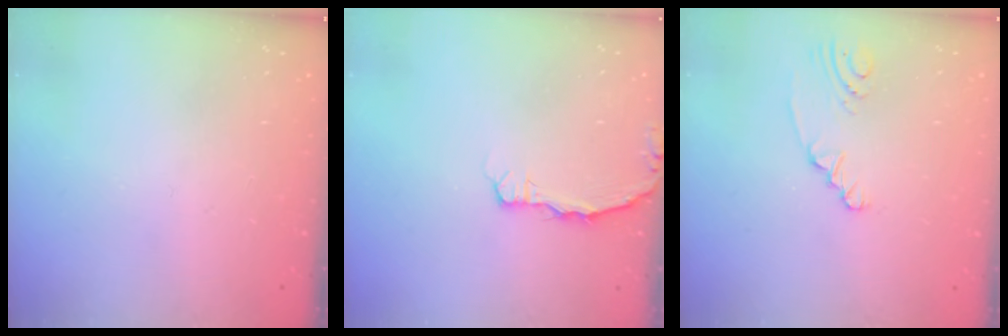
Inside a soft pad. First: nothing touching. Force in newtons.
{"total": 3.0, "press": 3.0, "slide": 0.3}
{"total": 2.6, "press": 2.6, "slide": 0.6}